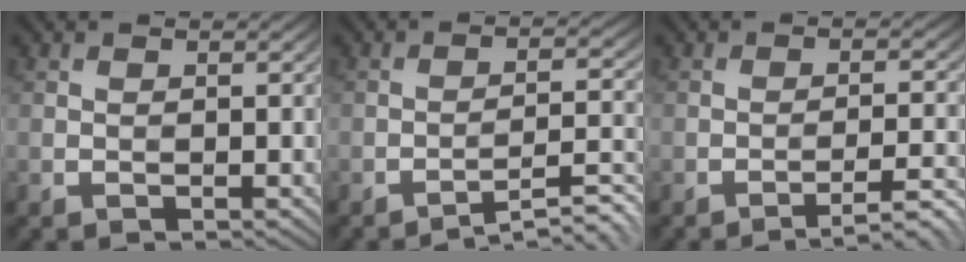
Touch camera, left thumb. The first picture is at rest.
{"total": 6.2, "force": [-4.7, 0.9, 4.0], "torque": [-0.060, 0.018, -0.070]}
{"total": 4.9, "force": [-3.7, 0.6, 3.2], "torque": [-0.050, 0.015, -0.058]}